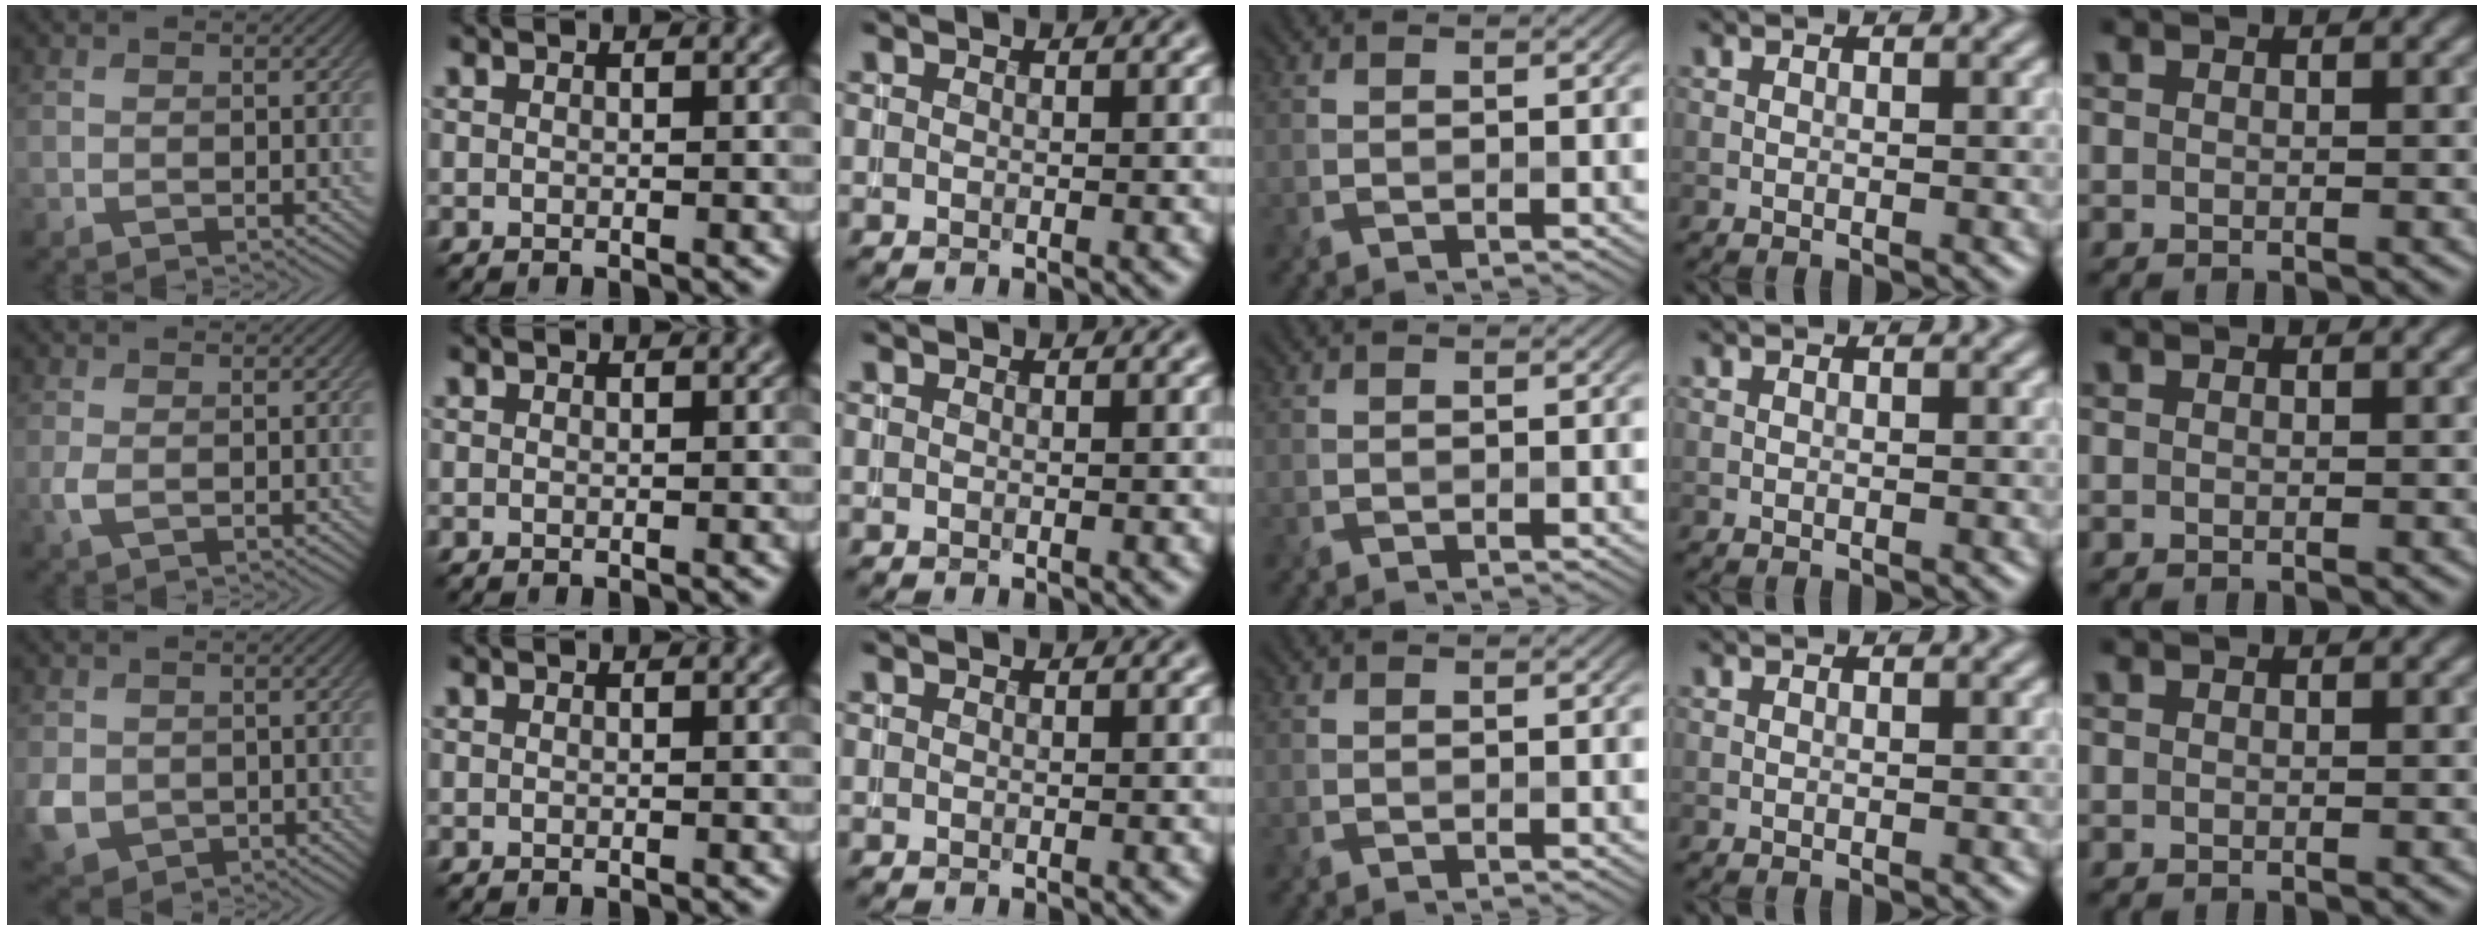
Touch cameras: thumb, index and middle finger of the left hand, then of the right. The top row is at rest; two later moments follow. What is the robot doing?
{"motion": "insert", "object": "file holder"}